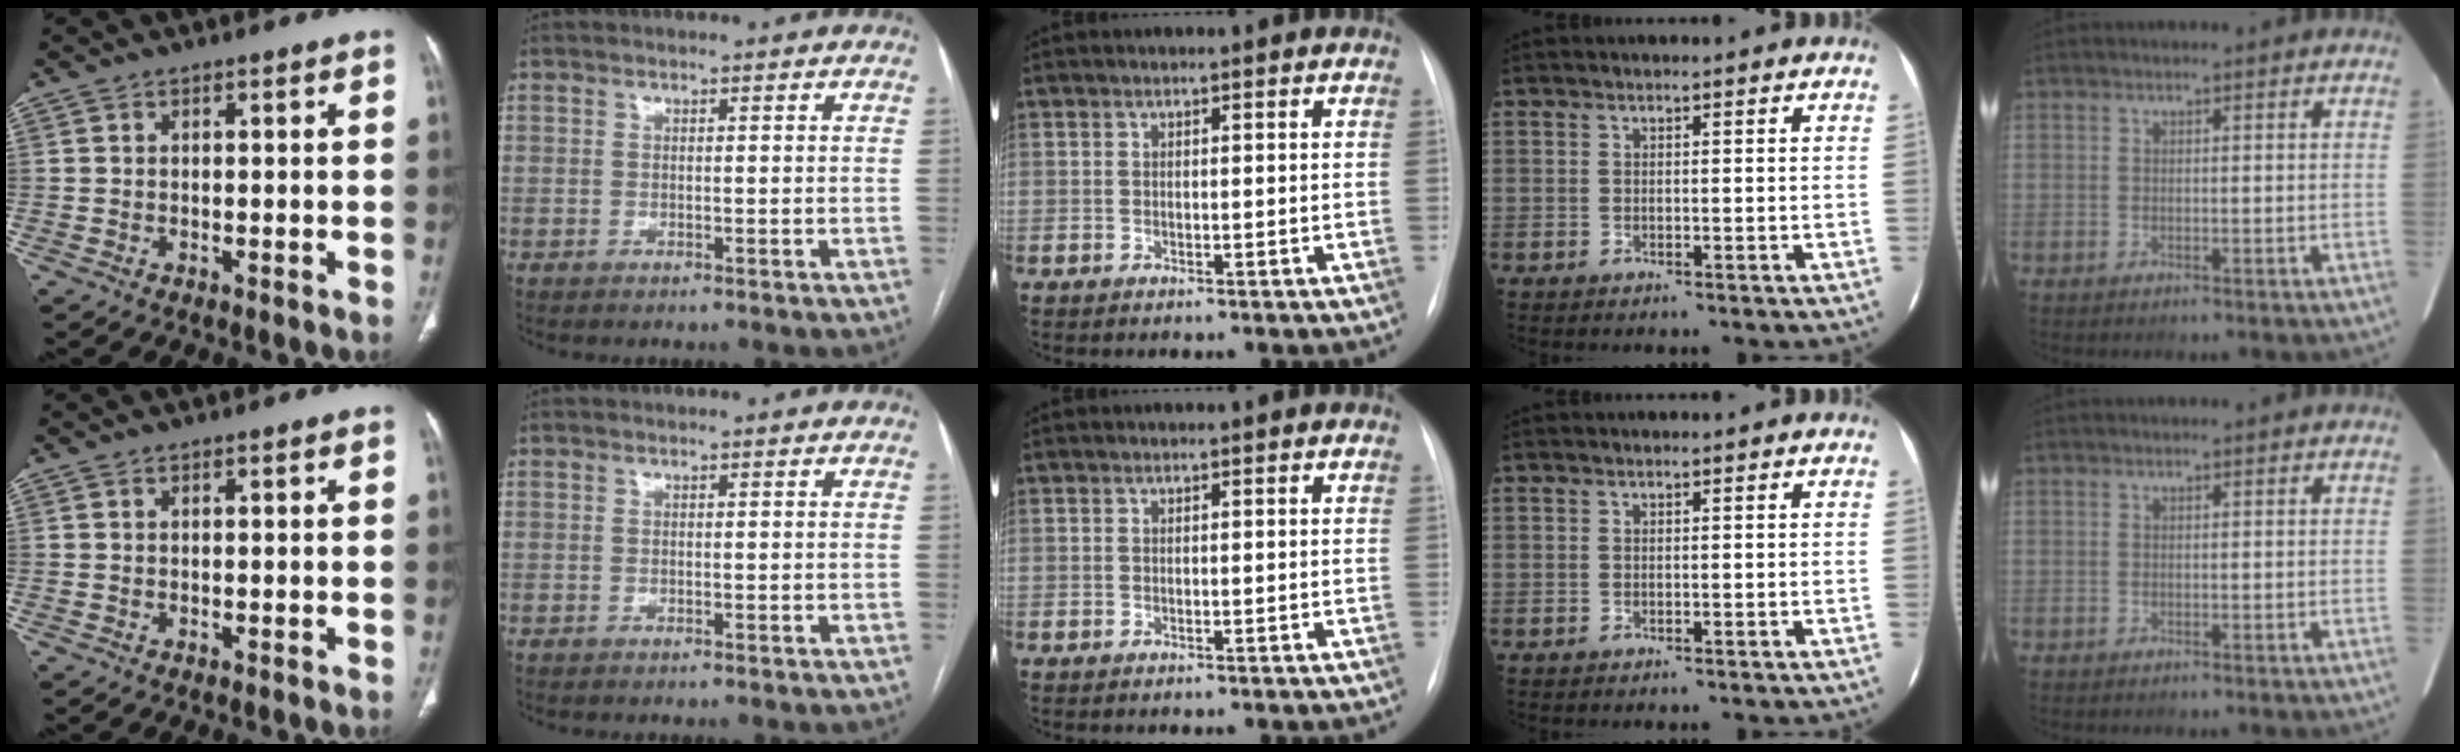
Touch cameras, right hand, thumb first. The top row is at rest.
{}